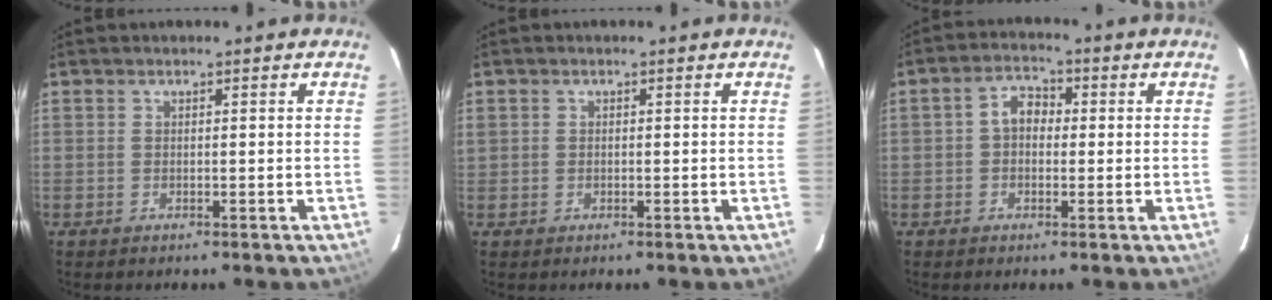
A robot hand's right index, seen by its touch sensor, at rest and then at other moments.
{"total": 0.9, "force": [0.0, 0.9, 0.1], "torque": [0.001, 0.001, -0.001]}
{"total": 4.2, "force": [0.0, 3.2, 2.7], "torque": [-0.049, 0.017, -0.002]}